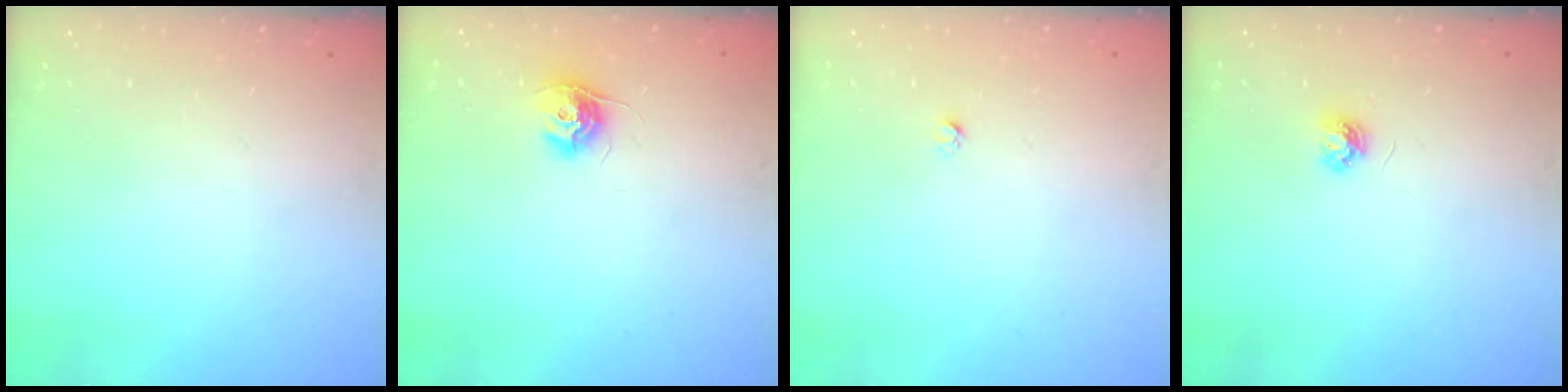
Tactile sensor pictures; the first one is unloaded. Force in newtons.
{"total": 9.5, "press": 9.5, "slide": 0.3}
{"total": 1.6, "press": 1.5, "slide": 0.1}
{"total": 3.9, "press": 3.9, "slide": 0.4}